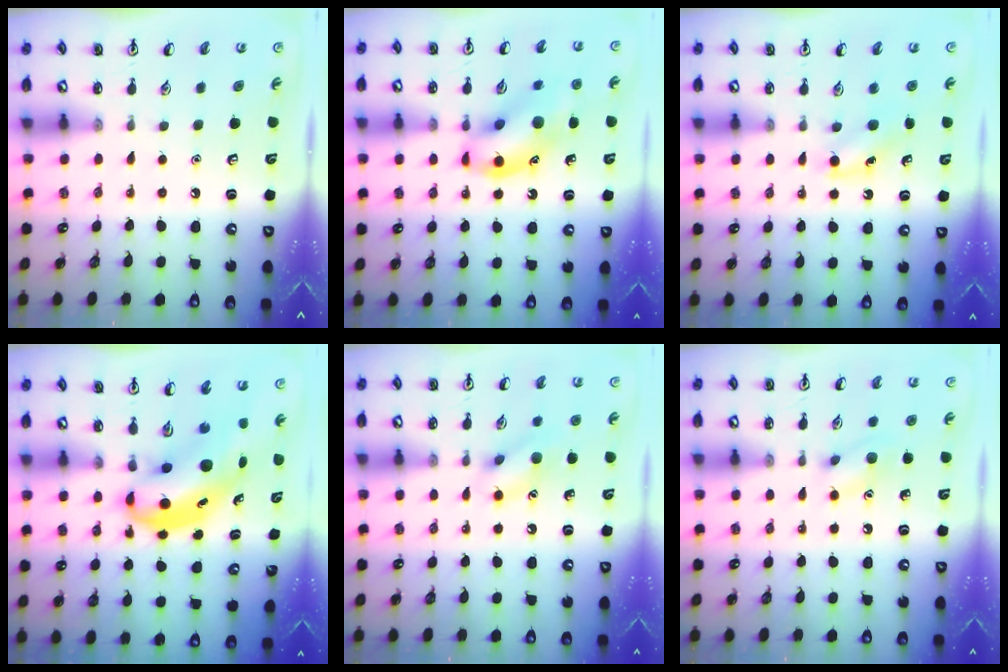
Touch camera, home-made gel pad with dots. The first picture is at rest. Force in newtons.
{"total": 13.5, "press": 13.3, "slide": 1.8}
{"total": 5.1, "press": 4.7, "slide": 1.8}
{"total": 6.5, "press": 6.2, "slide": 1.8}
{"total": 9.3, "press": 9.3, "slide": 0.5}
{"total": 8.1, "press": 8.0, "slide": 1.2}